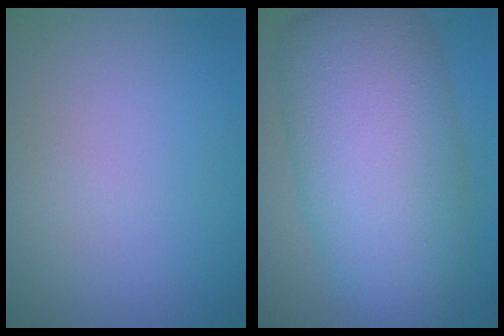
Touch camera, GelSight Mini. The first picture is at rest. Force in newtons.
{"total": 12.8, "press": 12.8, "slide": 0.3}